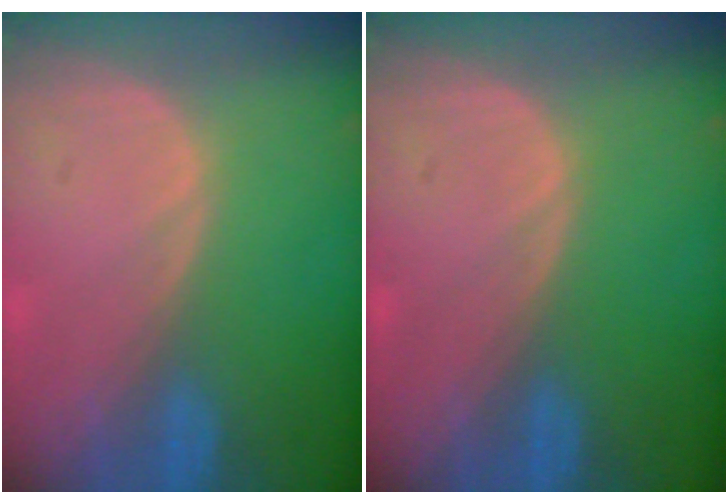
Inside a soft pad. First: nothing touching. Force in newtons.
{"total": 0.0}